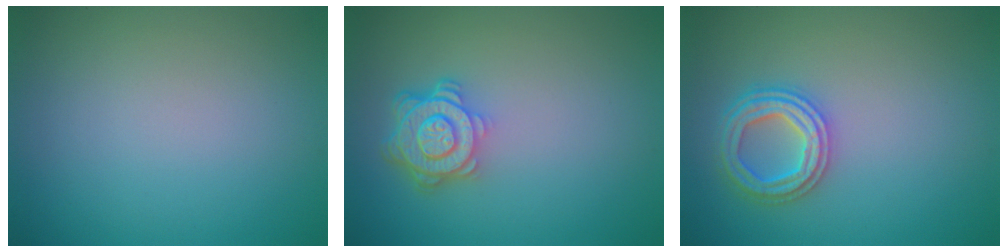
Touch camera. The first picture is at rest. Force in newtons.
{"total": 4.7, "press": 3.6, "slide": 3.0}
{"total": 3.5, "press": 3.4, "slide": 1.1}